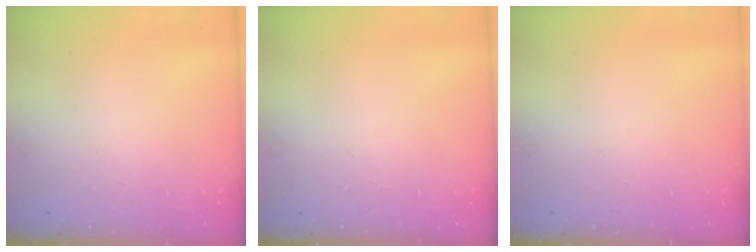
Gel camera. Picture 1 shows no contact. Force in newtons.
{"total": 0.0}
{"total": 0.0}